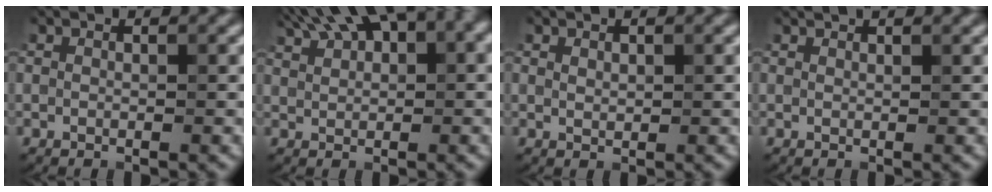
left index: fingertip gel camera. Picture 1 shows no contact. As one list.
[{"total": 9.2, "force": [5.6, 3.5, 6.4], "torque": [-0.109, 0.032, 0.083]}, {"total": 0.7, "force": [0.5, 0.4, 0.3], "torque": [-0.006, -0.001, 0.010]}, {"total": 1.2, "force": [1.1, 0.1, 0.2], "torque": [-0.005, -0.003, 0.015]}]